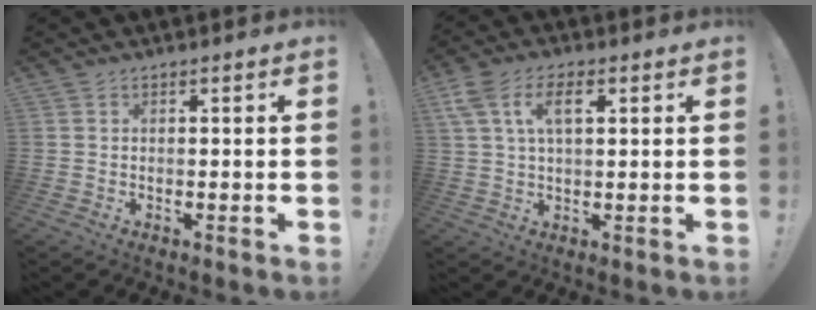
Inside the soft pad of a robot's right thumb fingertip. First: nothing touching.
{"total": 8.9, "force": [2.9, 4.8, 6.9], "torque": [-0.126, 0.009, 0.052]}